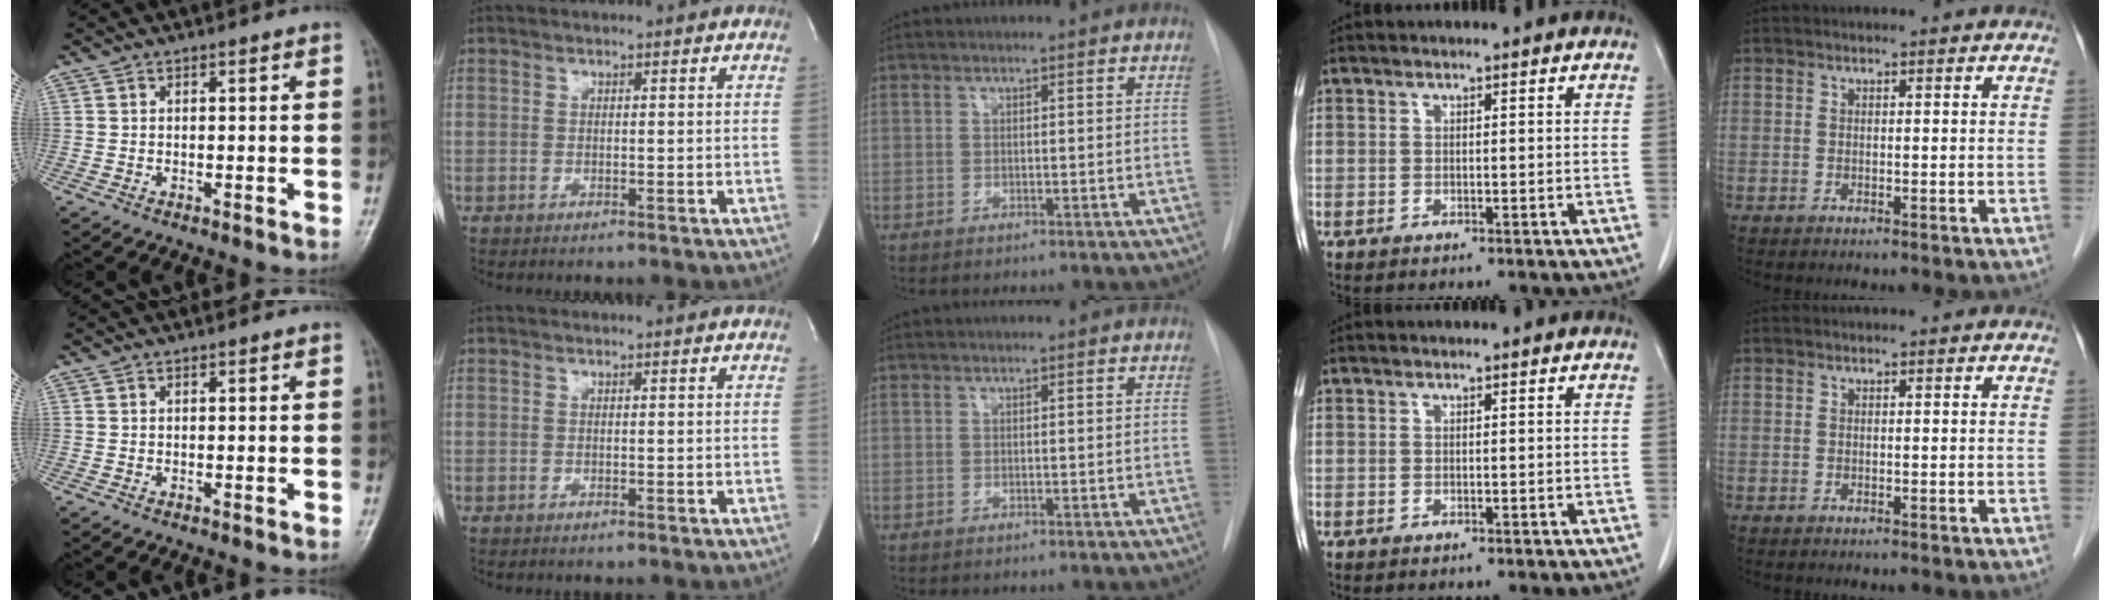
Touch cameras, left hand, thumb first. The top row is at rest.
{"thumb": {"total": 0.6, "force": [0.2, 0.4, 0.4], "torque": [-0.002, 0.000, 0.003]}}